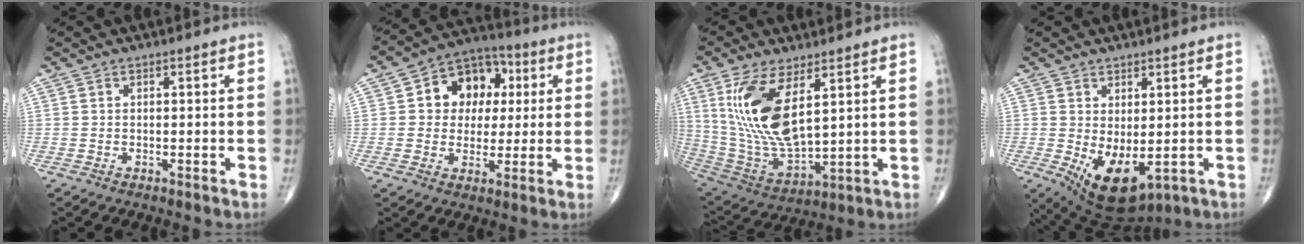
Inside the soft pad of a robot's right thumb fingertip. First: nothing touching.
{"total": 12.7, "force": [2.6, 9.8, 7.6], "torque": [-0.064, 0.012, 0.033]}
{"total": 17.3, "force": [5.8, 7.3, 14.6], "torque": [-0.288, -0.028, 0.130]}
{"total": 9.6, "force": [-1.6, 4.9, 8.1], "torque": [-0.126, -0.011, 0.000]}